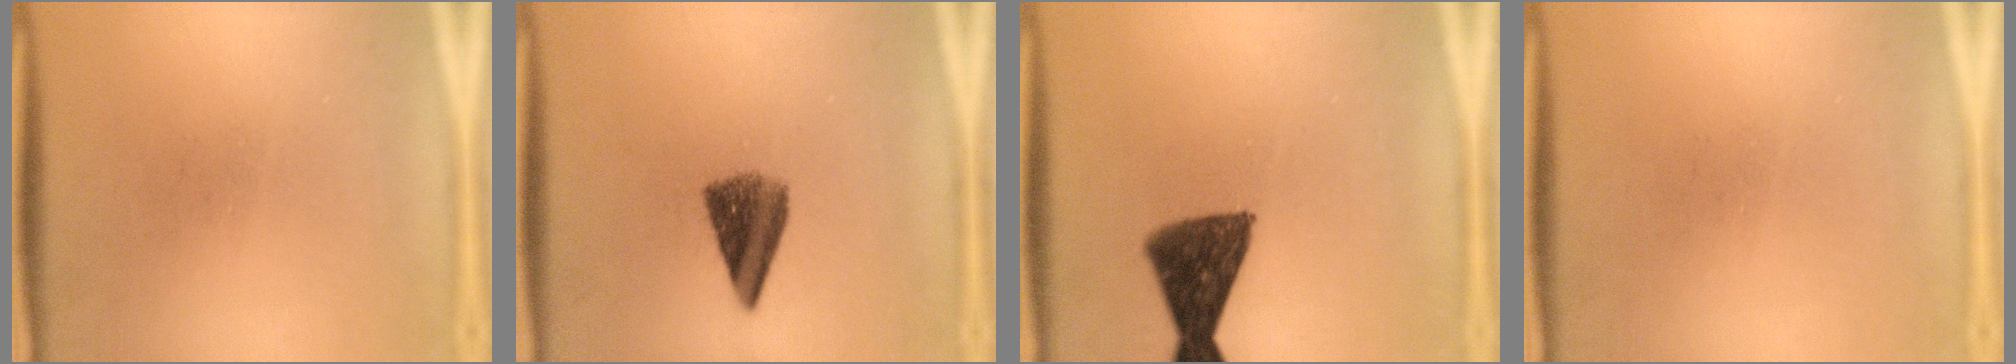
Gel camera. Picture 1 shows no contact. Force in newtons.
{"total": 6.4}
{"total": 11.3}
{"total": 0.0}